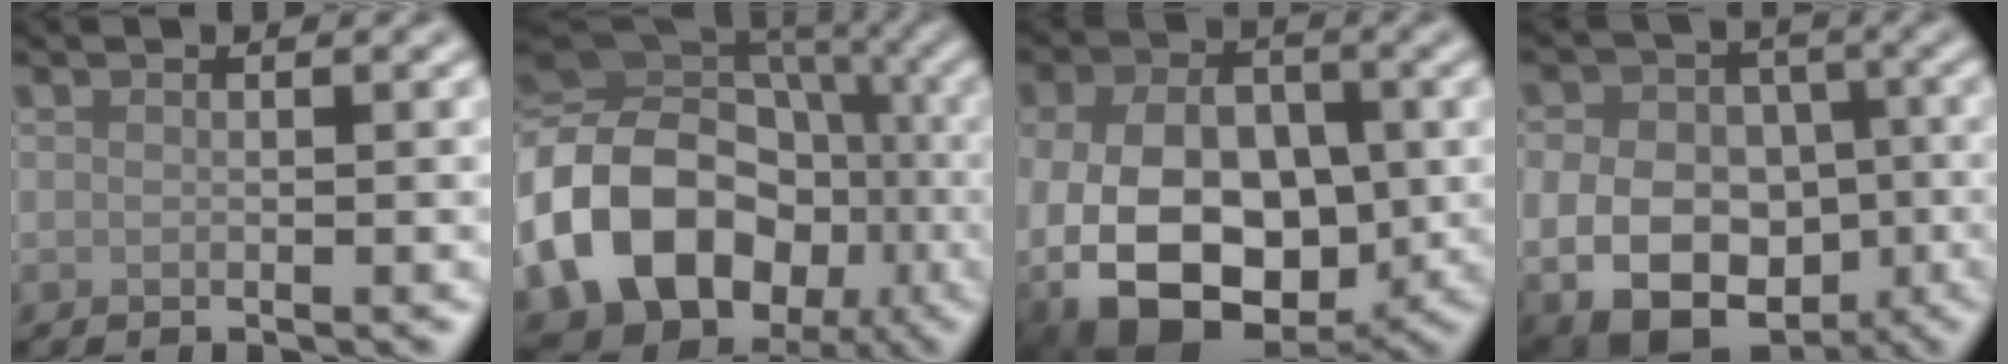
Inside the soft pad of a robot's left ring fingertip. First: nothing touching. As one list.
[{"total": 19.0, "force": [-5.8, 14.9, 10.3], "torque": [-0.185, 0.002, -0.107]}, {"total": 13.2, "force": [-3.0, 9.5, 8.7], "torque": [-0.131, -0.026, -0.055]}, {"total": 12.8, "force": [-2.9, 10.1, 7.2], "torque": [-0.105, -0.017, -0.069]}]